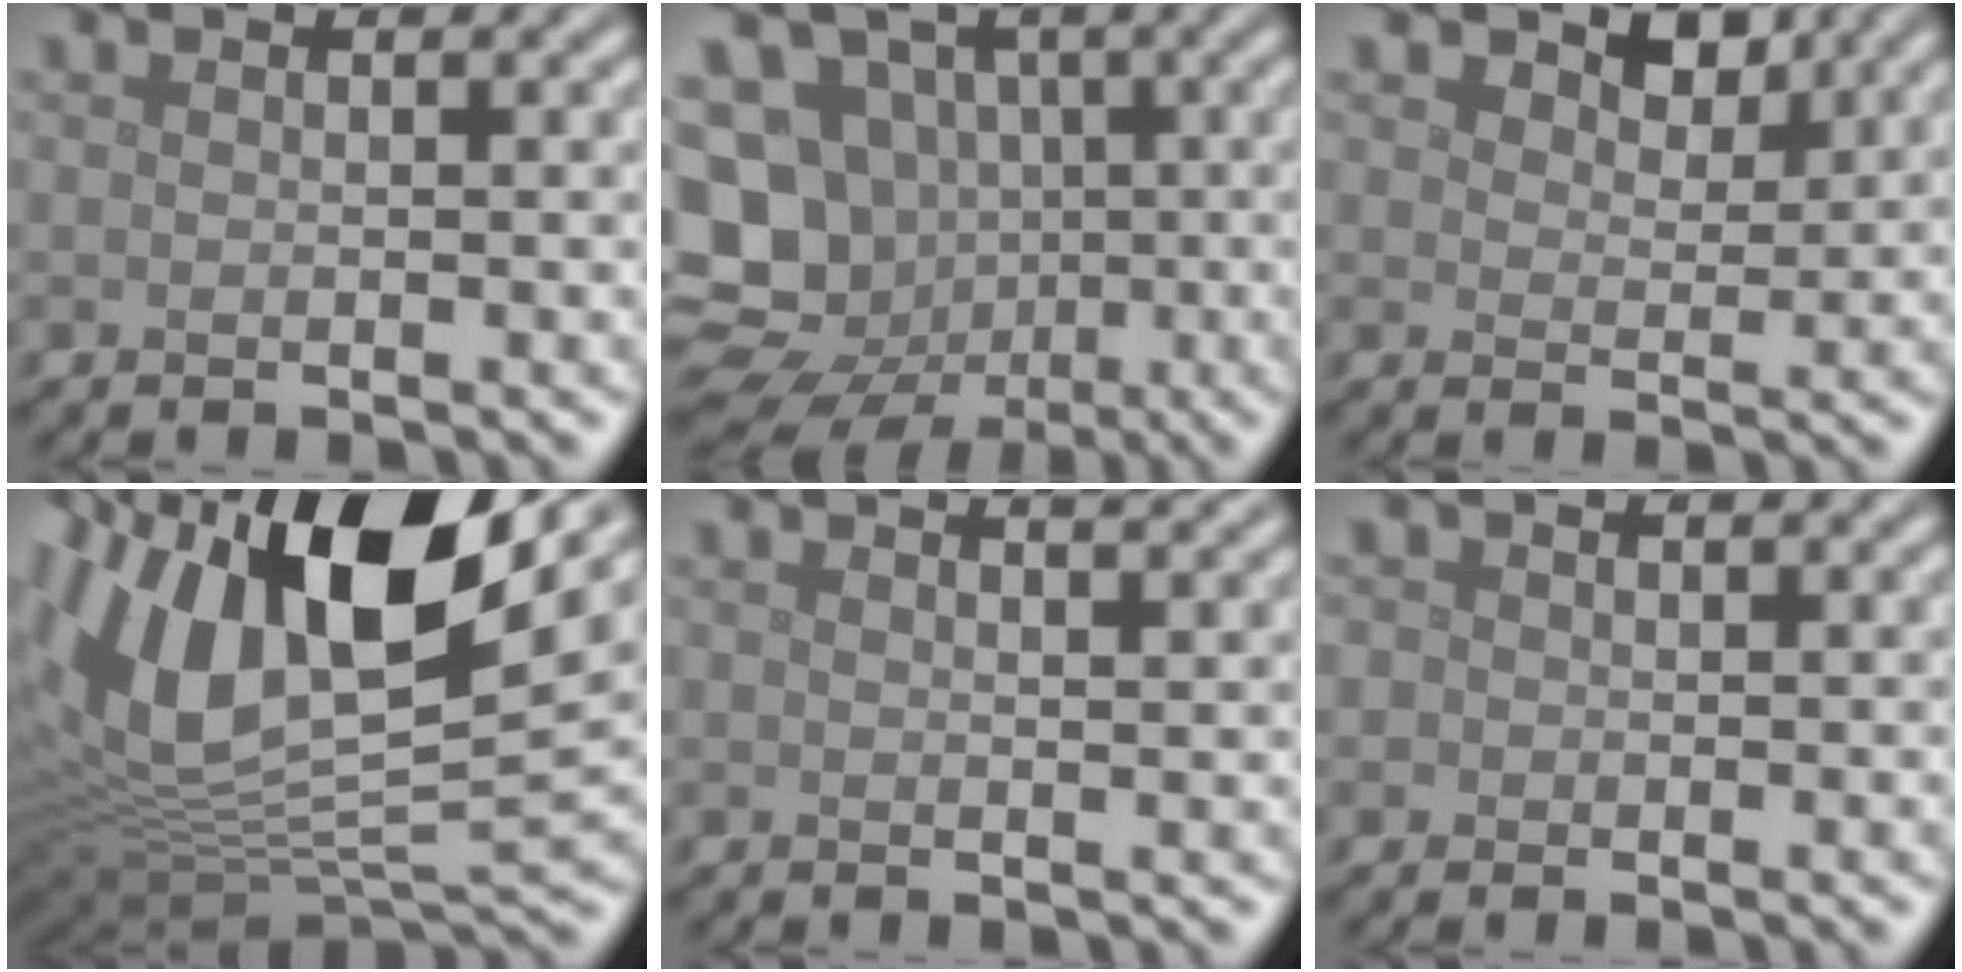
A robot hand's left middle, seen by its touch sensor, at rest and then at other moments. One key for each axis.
{"total": 16.2, "fx": -3.7, "fy": 14.7, "fz": 5.7, "tx": -0.142, "ty": -0.003, "tz": -0.073}
{"total": 3.7, "fx": 2.7, "fy": 2.0, "fz": 1.5, "tx": -0.030, "ty": -0.018, "tz": 0.041}
{"total": 16.3, "fx": 5.8, "fy": 7.7, "fz": 13.0, "tx": -0.265, "ty": 0.010, "tz": 0.098}
{"total": 2.5, "fx": 2.0, "fy": 0.8, "fz": 1.3, "tx": -0.001, "ty": 0.013, "tz": 0.006}
{"total": 1.1, "fx": 0.3, "fy": 1.0, "fz": 0.2, "tx": -0.001, "ty": 0.002, "tz": -0.003}